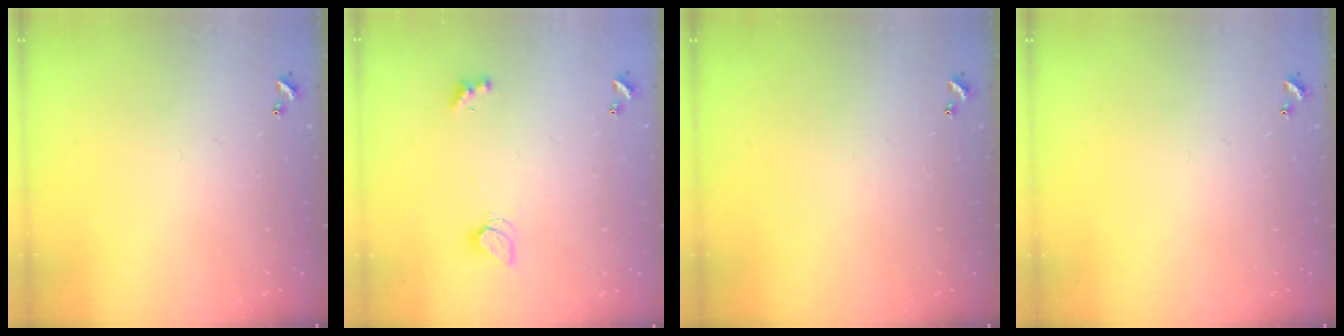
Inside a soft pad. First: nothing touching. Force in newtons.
{"total": 2.0, "press": 1.9, "slide": 0.5}
{"total": 0.0}
{"total": 0.0}